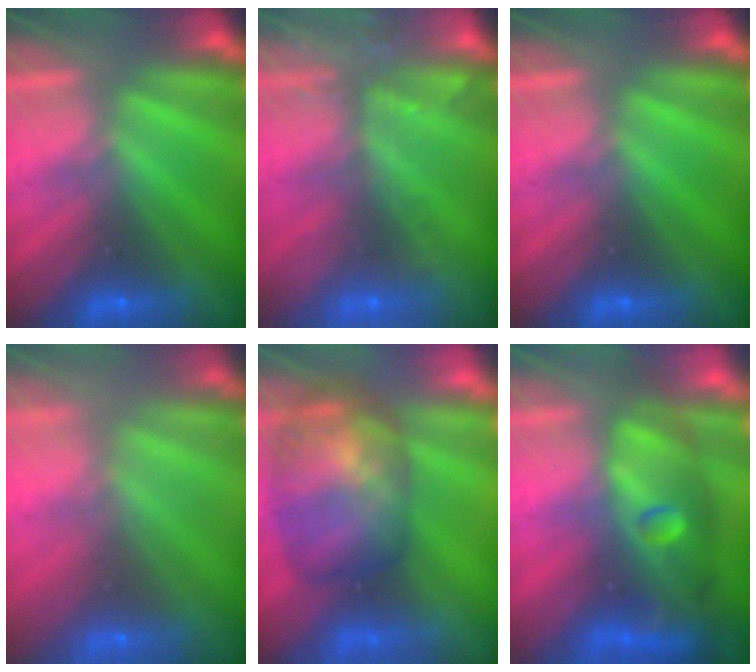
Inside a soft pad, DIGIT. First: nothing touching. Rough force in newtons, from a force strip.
{"total": 9.1}
{"total": 0.0}
{"total": 7.3}
{"total": 7.3}
{"total": 9.8}